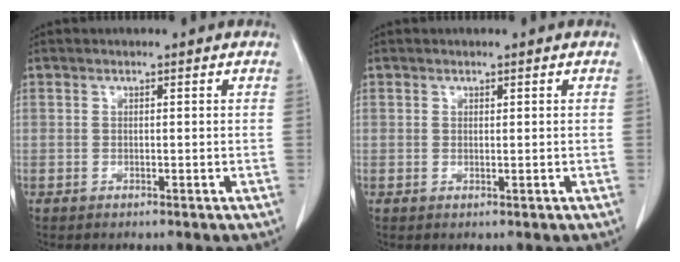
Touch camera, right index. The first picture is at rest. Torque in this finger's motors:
{"motor_torque": [0.10, -0.06, 0.01, 0.01]}